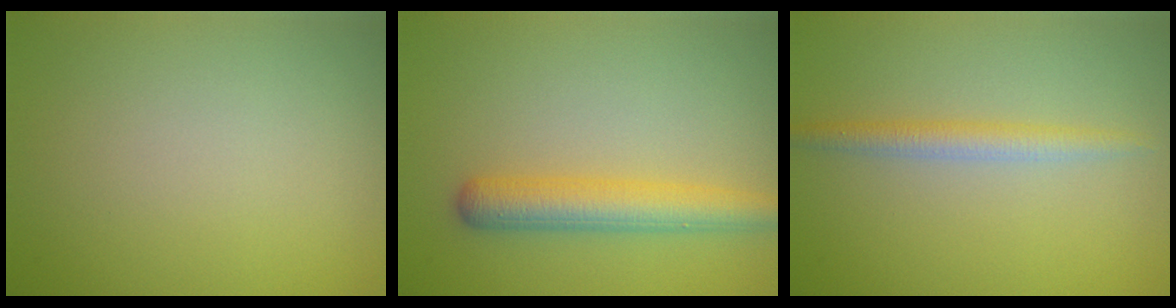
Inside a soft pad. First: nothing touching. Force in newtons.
{"total": 4.1, "press": 4.1, "slide": 0.1}
{"total": 2.2, "press": 2.2, "slide": 0.0}